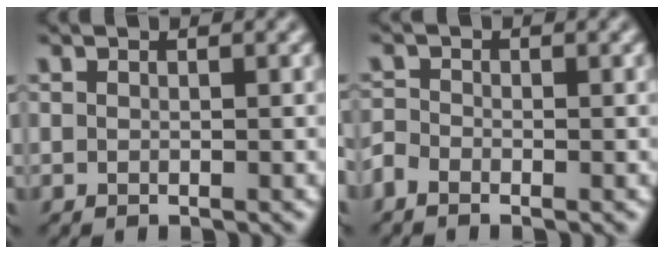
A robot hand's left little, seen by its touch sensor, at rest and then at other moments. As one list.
[{"total": 1.6, "force": [-1.2, 0.9, 0.6], "torque": [-0.019, 0.001, -0.026]}]